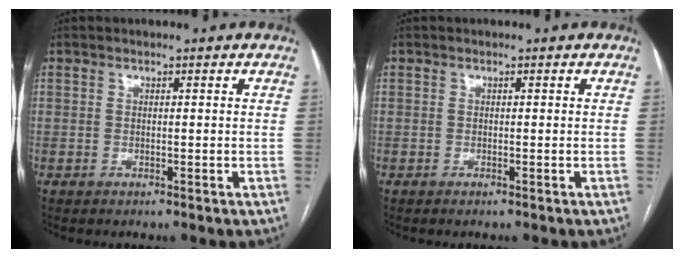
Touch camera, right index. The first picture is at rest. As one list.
[{"total": 0.0}]